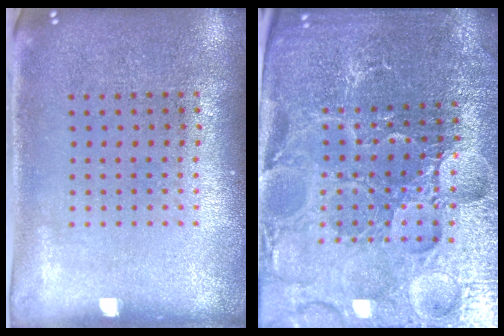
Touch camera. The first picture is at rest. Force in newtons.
{"total": 5.0, "press": 4.8, "slide": 1.4}